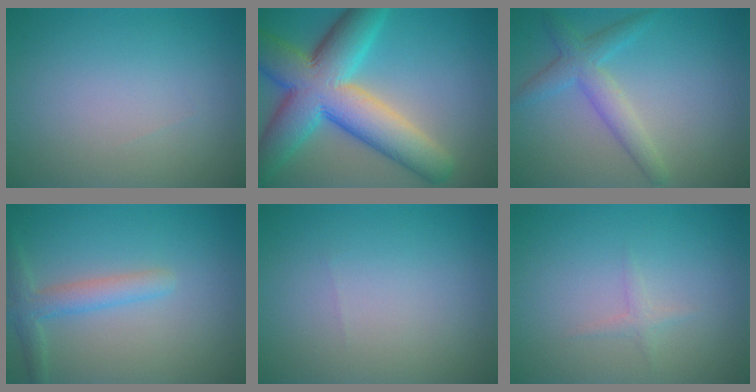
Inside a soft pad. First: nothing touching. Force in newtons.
{"total": 12.0, "press": 11.9, "slide": 0.6}
{"total": 3.3, "press": 3.3, "slide": 0.1}
{"total": 2.6, "press": 2.6, "slide": 0.2}
{"total": 0.0}
{"total": 0.8, "press": 0.8, "slide": 0.1}